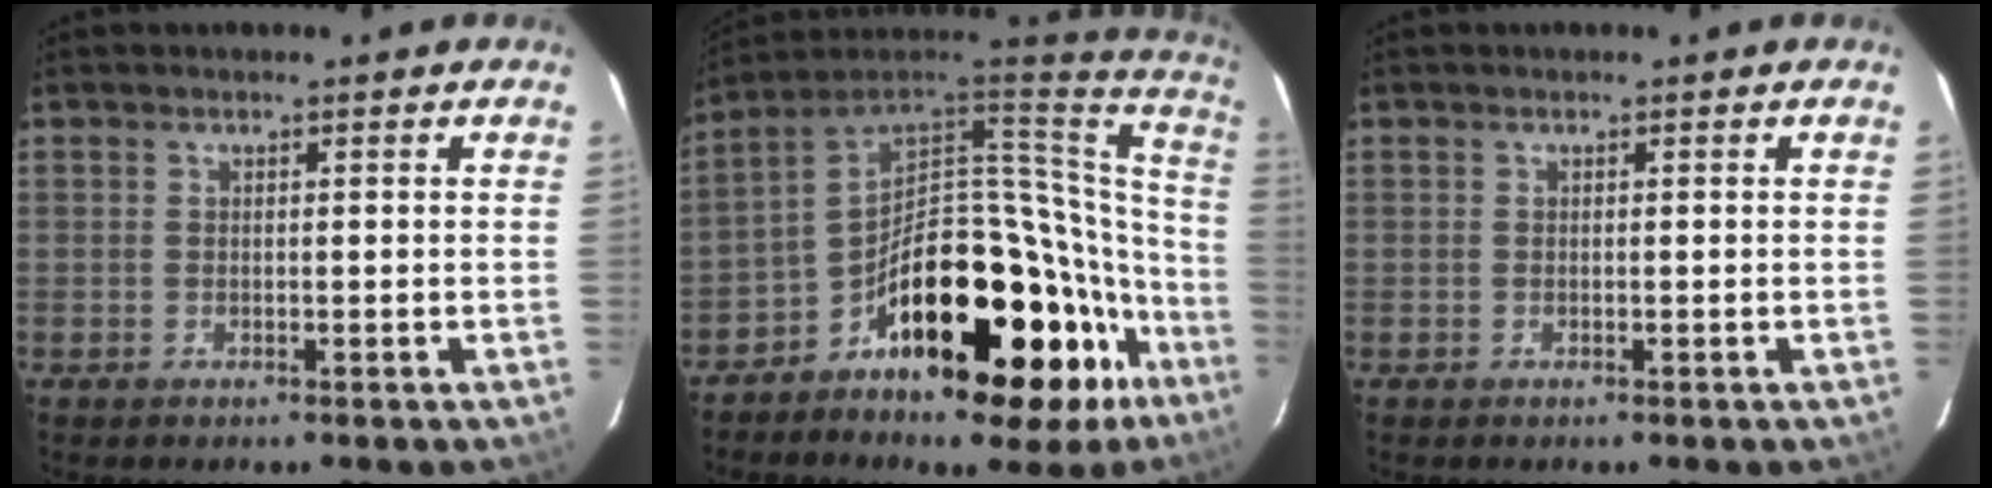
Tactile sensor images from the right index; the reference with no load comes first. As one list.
[{"total": 31.8, "force": [-16.7, 15.6, 22.1], "torque": [-0.300, 0.056, -0.238]}, {"total": 0.0}]